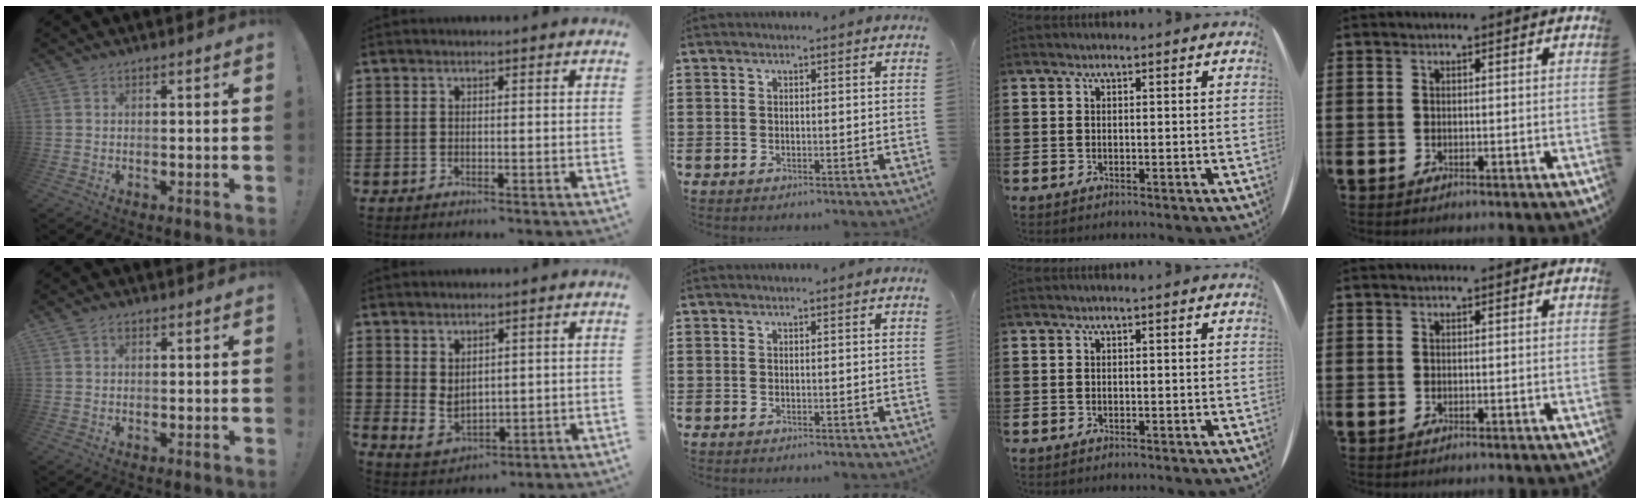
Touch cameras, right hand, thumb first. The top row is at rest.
{"thumb": {"total": 1.1, "force": [0.4, 0.8, 0.5], "torque": [-0.008, 0.002, 0.007]}, "index": {"total": 2.1, "force": [1.5, 1.4, 0.6], "torque": [-0.015, 0.007, 0.028]}}